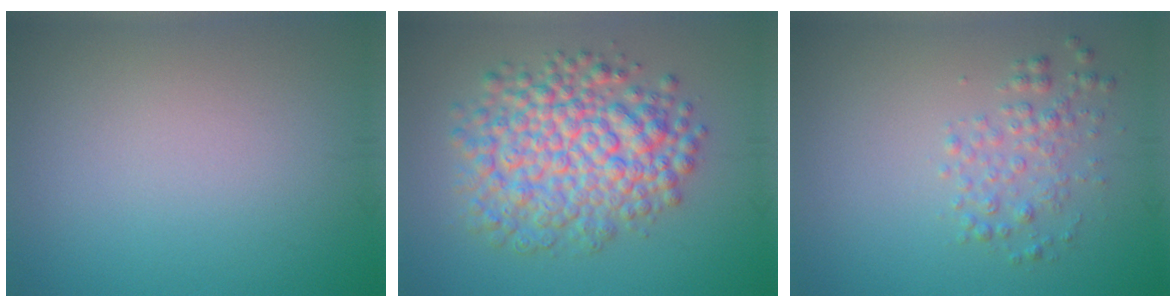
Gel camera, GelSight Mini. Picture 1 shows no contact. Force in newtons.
{"total": 7.9, "press": 7.9, "slide": 0.2}
{"total": 2.2, "press": 2.2, "slide": 0.1}